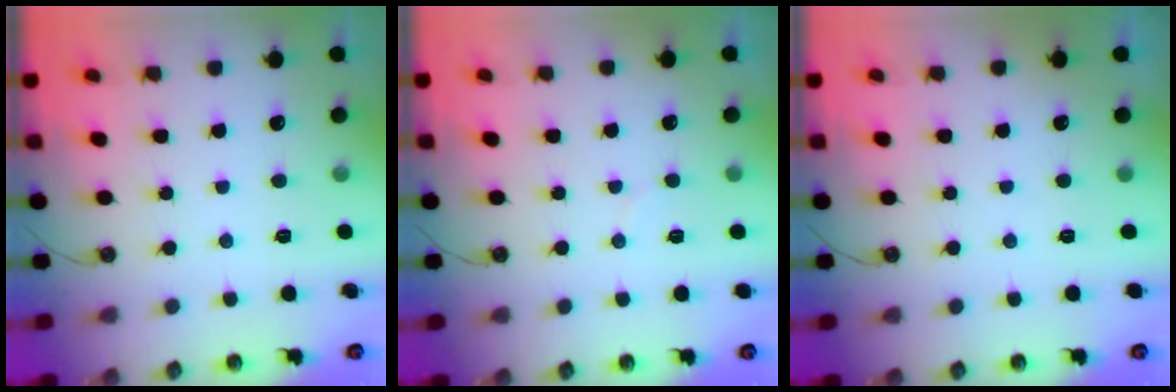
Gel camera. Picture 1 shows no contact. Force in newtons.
{"total": 4.2, "press": 4.2, "slide": 0.2}
{"total": 1.5, "press": 0.2, "slide": 1.5}